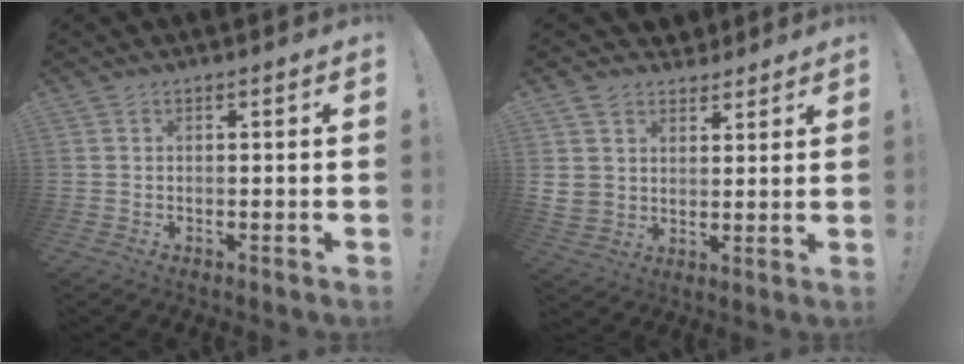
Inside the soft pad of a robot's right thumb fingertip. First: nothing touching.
{"total": 8.1, "force": [4.4, 6.6, 1.7], "torque": [-0.035, -0.024, 0.092]}